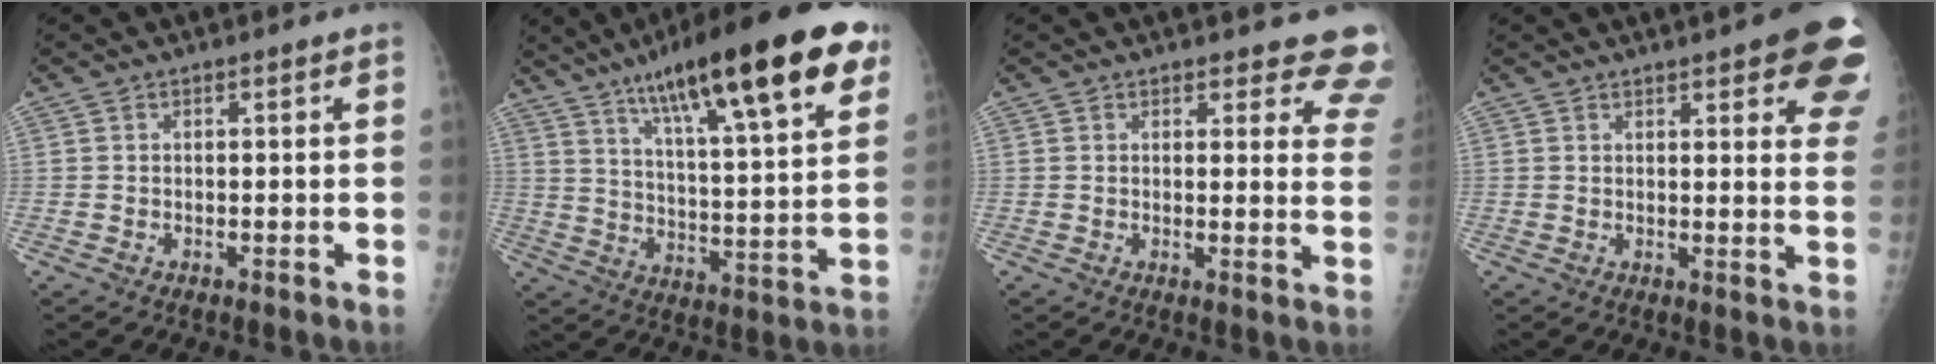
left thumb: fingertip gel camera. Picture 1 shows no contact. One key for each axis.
{"total": 26.9, "fx": 15.2, "fy": 5.5, "fz": 21.5, "tx": -0.318, "ty": -0.027, "tz": 0.237}
{"total": 10.2, "fx": 9.3, "fy": 3.4, "fz": 2.1, "tx": 0.034, "ty": -0.054, "tz": 0.071}
{"total": 14.6, "fx": 8.4, "fy": 4.1, "fz": 11.2, "tx": -0.114, "ty": -0.030, "tz": 0.088}